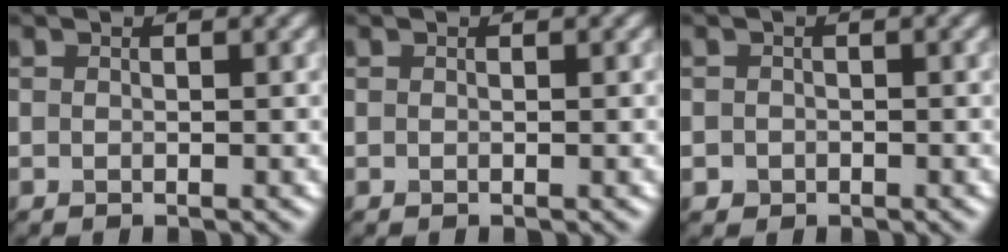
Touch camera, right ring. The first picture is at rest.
{"total": 0.0}
{"total": 0.9, "force": [-0.3, 0.8, 0.1], "torque": [0.007, -0.004, -0.007]}